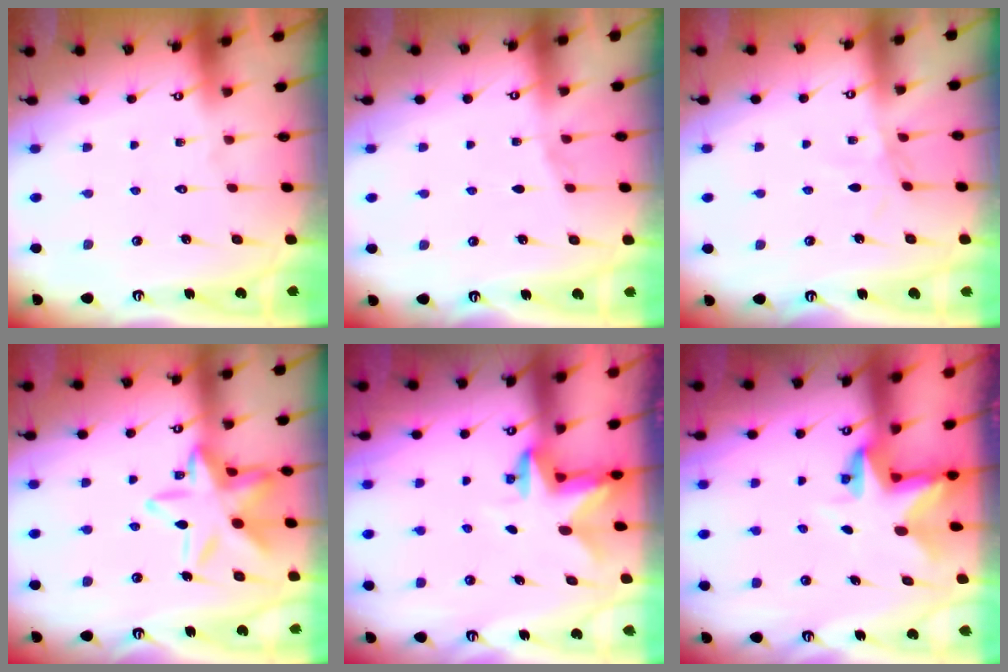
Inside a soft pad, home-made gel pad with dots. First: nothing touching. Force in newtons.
{"total": 2.8, "press": 2.7, "slide": 0.3}
{"total": 1.9, "press": 1.9, "slide": 0.5}
{"total": 17.5, "press": 17.4, "slide": 1.1}
{"total": 2.8, "press": 2.8, "slide": 0.6}
{"total": 4.0, "press": 4.0, "slide": 0.4}